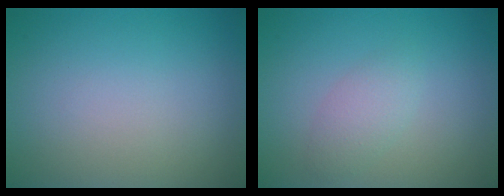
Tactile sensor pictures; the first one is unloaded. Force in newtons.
{"total": 1.8, "press": 1.8, "slide": 0.1}